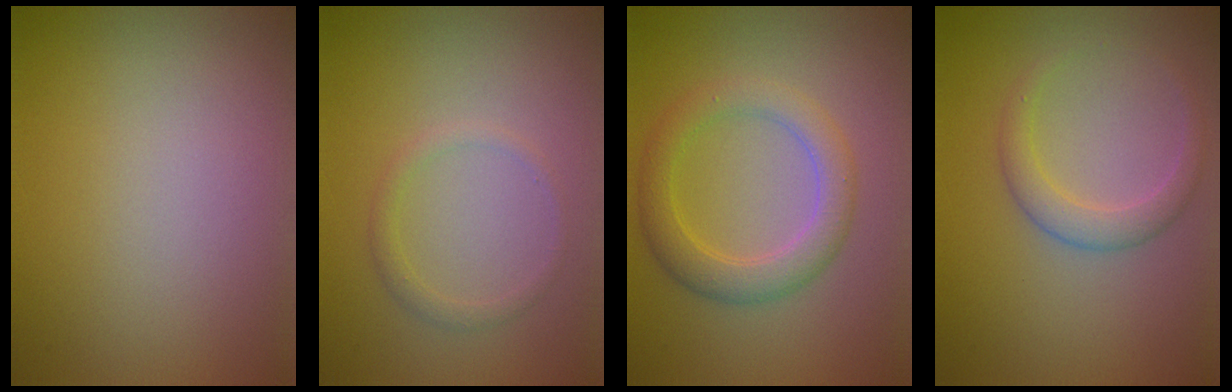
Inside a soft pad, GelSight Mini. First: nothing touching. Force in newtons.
{"total": 1.2, "press": 1.1, "slide": 0.1}
{"total": 3.7, "press": 3.7, "slide": 0.1}
{"total": 2.3, "press": 2.3, "slide": 0.1}